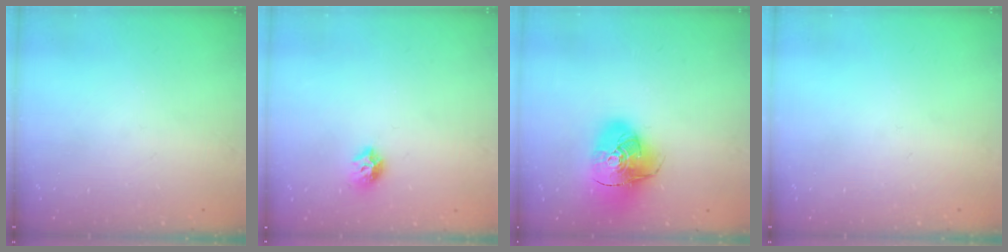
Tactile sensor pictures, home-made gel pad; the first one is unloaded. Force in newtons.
{"total": 8.2, "press": 8.2, "slide": 0.7}
{"total": 15.6, "press": 15.4, "slide": 2.4}
{"total": 0.0}